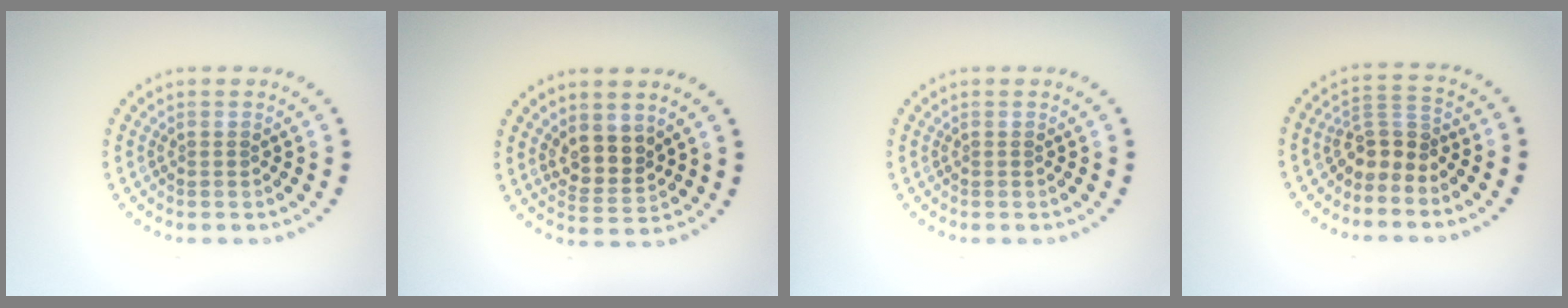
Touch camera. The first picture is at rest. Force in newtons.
{"total": 3.0, "press": 2.5, "slide": 1.6}
{"total": 0.0}
{"total": 2.8, "press": 2.2, "slide": 1.7}